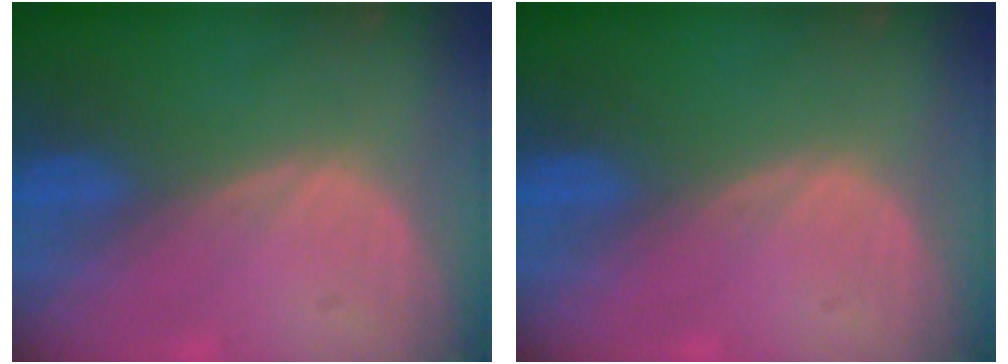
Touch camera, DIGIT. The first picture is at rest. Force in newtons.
{"total": 0.0}